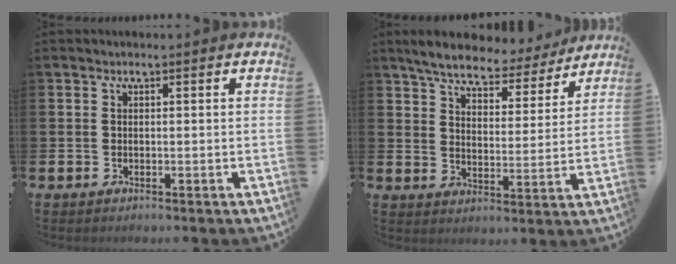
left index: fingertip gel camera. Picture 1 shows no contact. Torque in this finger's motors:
{"motor_torque": [1.04, -1.10, 0.86, 0.19]}